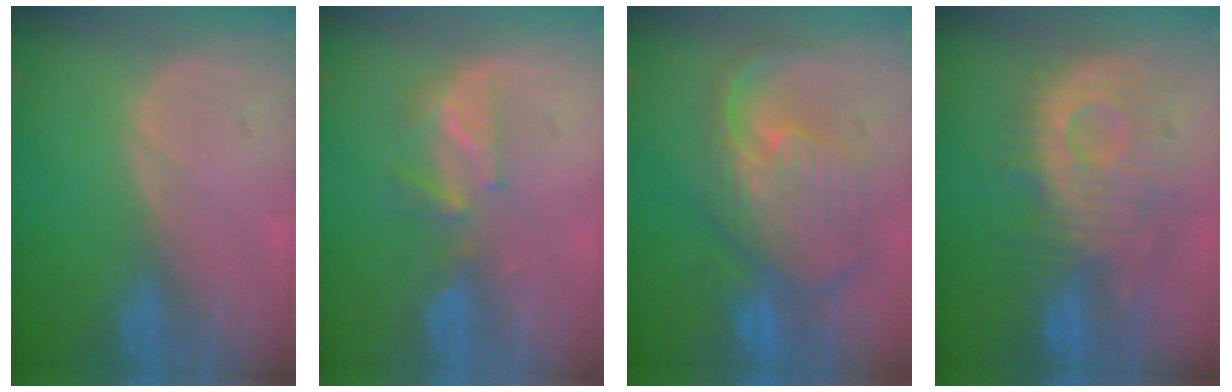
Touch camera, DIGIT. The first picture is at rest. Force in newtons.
{"total": 3.7, "press": 3.6, "slide": 0.8}
{"total": 10.5, "press": 9.5, "slide": 4.7}
{"total": 10.4, "press": 9.8, "slide": 3.3}